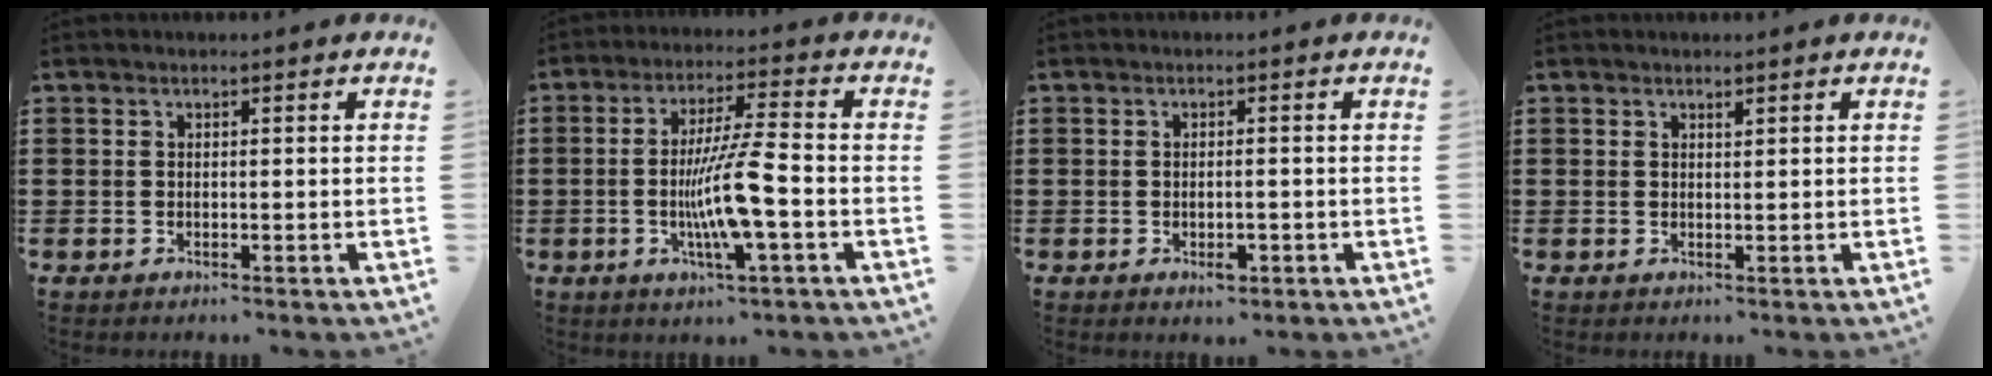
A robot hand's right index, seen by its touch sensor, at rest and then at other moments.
{"total": 9.4, "force": [-2.3, 0.6, 9.1], "torque": [-0.171, -0.012, -0.048]}
{"total": 2.3, "force": [-0.9, 0.8, 2.0], "torque": [-0.036, 0.001, -0.015]}
{"total": 0.6, "force": [0.5, 0.2, 0.1], "torque": [-0.004, 0.001, 0.010]}